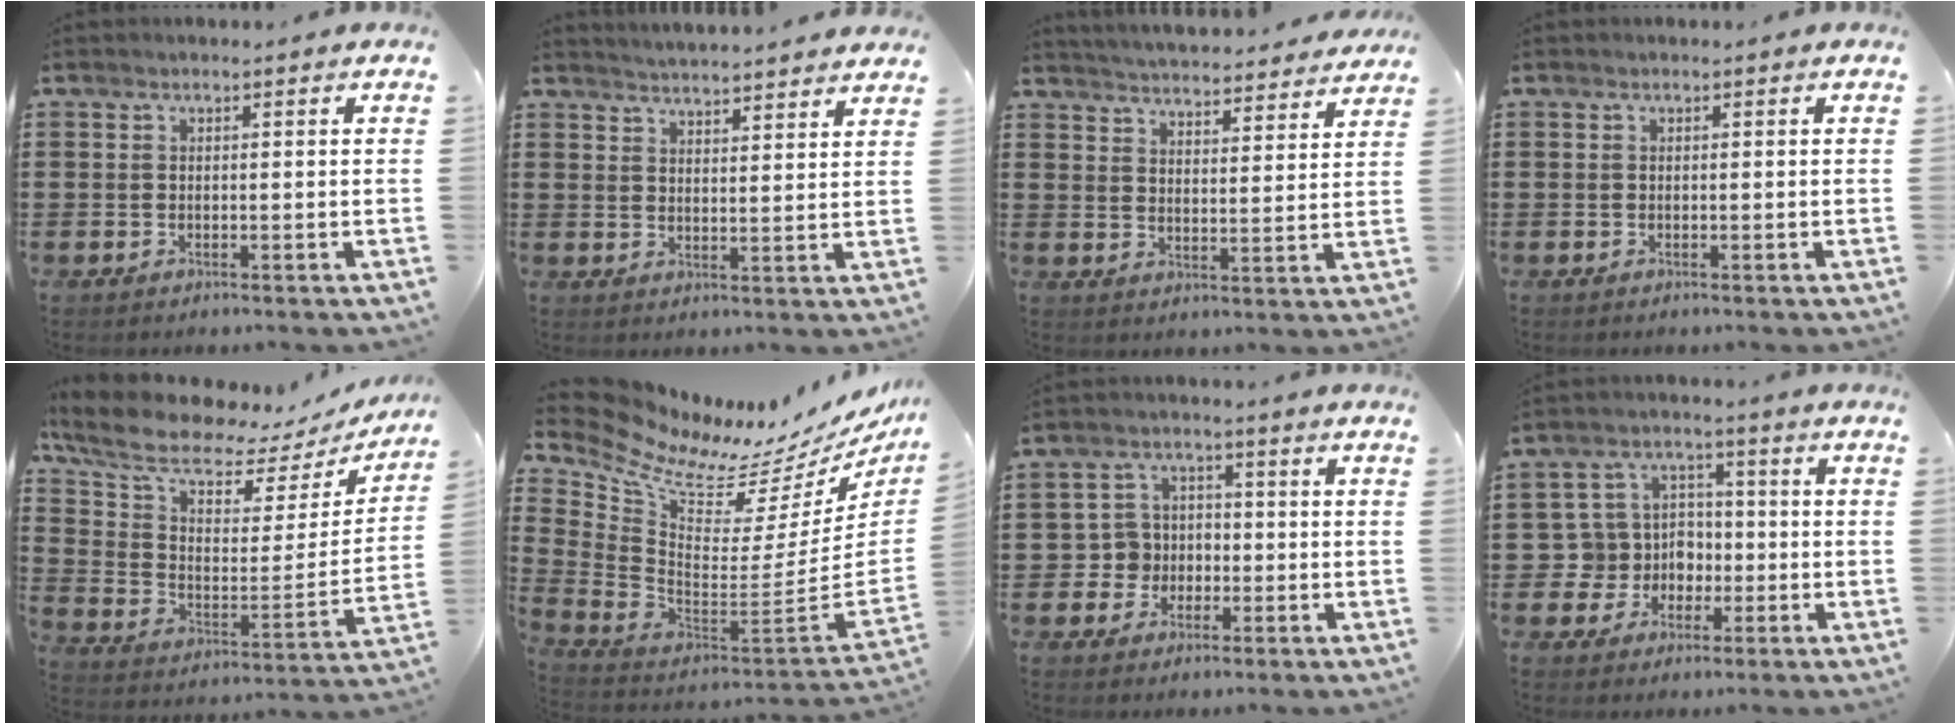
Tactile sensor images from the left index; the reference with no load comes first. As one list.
[{"total": 3.6, "force": [3.6, -0.6, -0.1], "torque": [-0.010, -0.021, 0.063]}, {"total": 4.3, "force": [4.2, -0.3, 0.1], "torque": [-0.023, -0.031, 0.071]}, {"total": 0.0}, {"total": 10.0, "force": [7.7, 3.6, 5.2], "torque": [-0.134, -0.044, 0.136]}, {"total": 8.3, "force": [6.6, 2.8, 4.0], "torque": [-0.118, -0.062, 0.112]}, {"total": 4.4, "force": [-1.1, 4.2, 0.8], "torque": [-0.032, 0.008, -0.023]}, {"total": 6.7, "force": [-0.7, 6.6, 1.2], "torque": [-0.057, 0.004, -0.010]}]